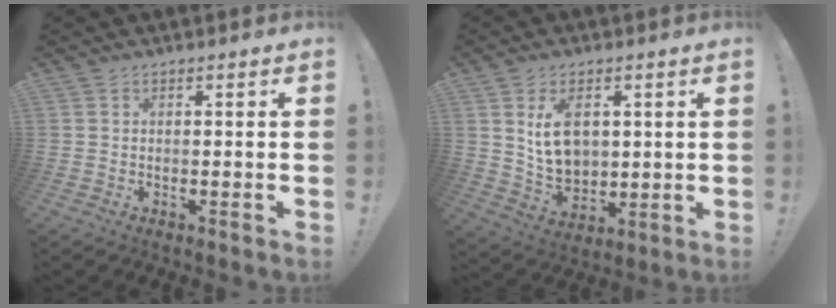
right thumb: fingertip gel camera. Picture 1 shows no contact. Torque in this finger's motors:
{"motor_torque": [-0.22, 0.73, 0.35, 0.42, 0.17]}